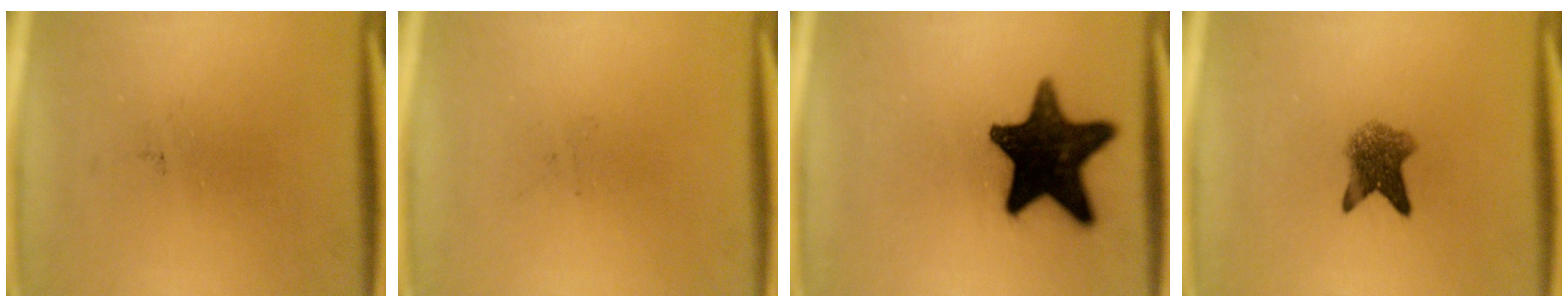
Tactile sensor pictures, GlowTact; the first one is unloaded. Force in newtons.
{"total": 0.0}
{"total": 17.6}
{"total": 4.9}